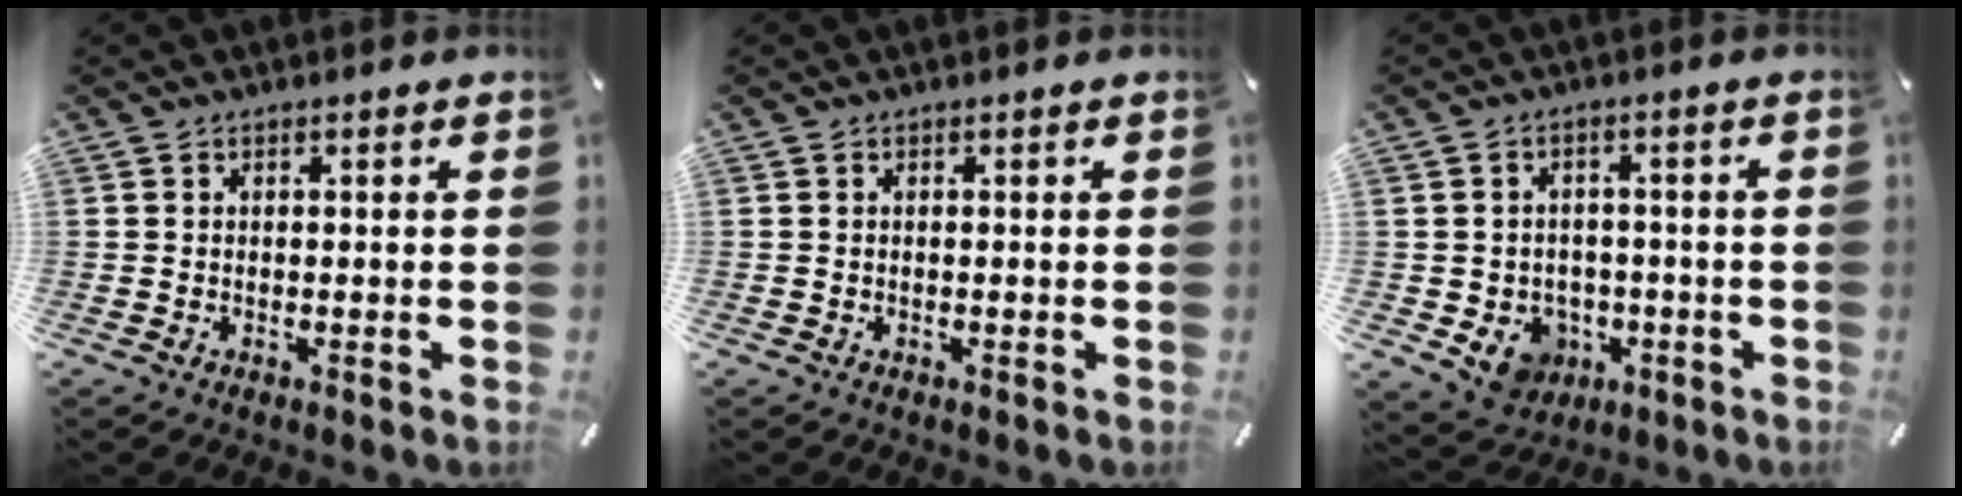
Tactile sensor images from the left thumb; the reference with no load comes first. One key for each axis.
{"total": 0.0}
{"total": 6.8, "fx": -2.0, "fy": 6.3, "fz": 1.9, "tx": -0.037, "ty": 0.010, "tz": -0.032}